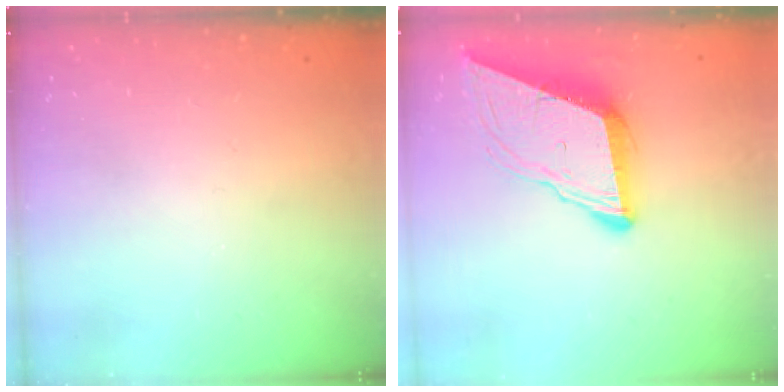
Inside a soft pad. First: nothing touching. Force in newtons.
{"total": 10.5, "press": 9.9, "slide": 3.6}